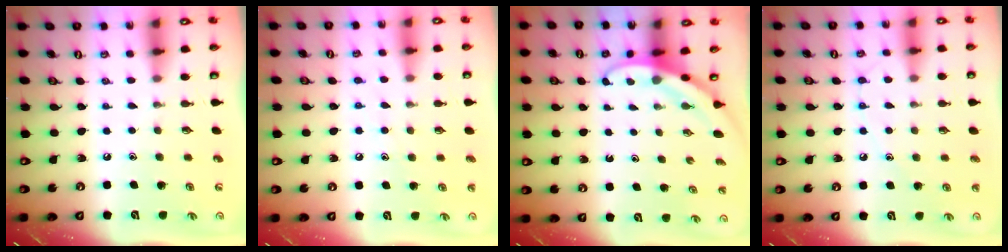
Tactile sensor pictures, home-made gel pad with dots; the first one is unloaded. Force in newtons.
{"total": 6.5, "press": 6.4, "slide": 0.7}
{"total": 3.1, "press": 3.1, "slide": 0.1}
{"total": 7.9, "press": 7.9, "slide": 0.6}